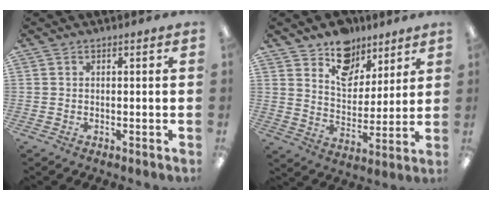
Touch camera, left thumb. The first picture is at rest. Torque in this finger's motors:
{"motor_torque": [0.28, 0.37, -0.10, -0.32, 0.08]}